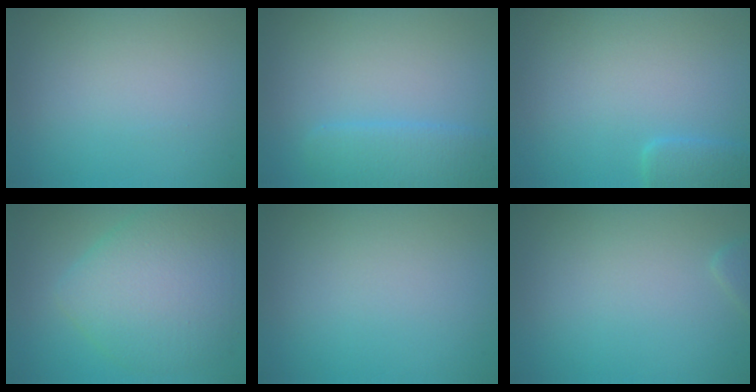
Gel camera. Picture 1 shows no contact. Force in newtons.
{"total": 2.8, "press": 2.8, "slide": 0.1}
{"total": 1.6, "press": 1.6, "slide": 0.1}
{"total": 7.0, "press": 7.0, "slide": 0.2}
{"total": 0.0}
{"total": 0.6, "press": 0.6, "slide": 0.1}